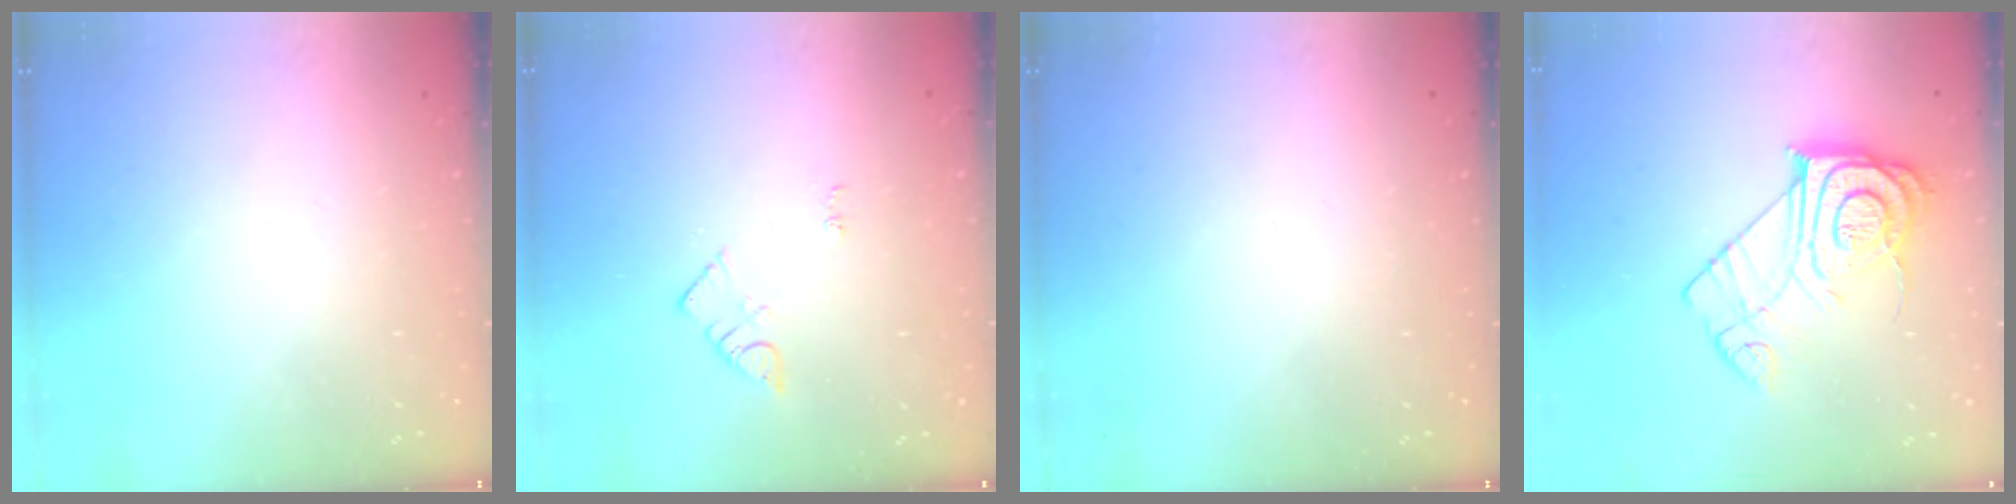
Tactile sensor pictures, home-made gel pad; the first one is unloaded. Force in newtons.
{"total": 4.5, "press": 4.5, "slide": 0.6}
{"total": 0.0}
{"total": 13.5, "press": 13.5, "slide": 1.0}